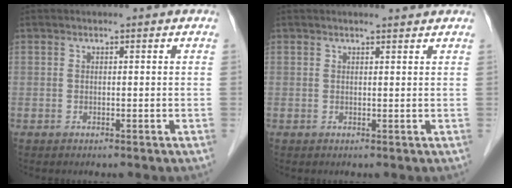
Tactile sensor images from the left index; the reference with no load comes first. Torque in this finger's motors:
{"motor_torque": [0.09, -0.12, 0.07, -0.01]}